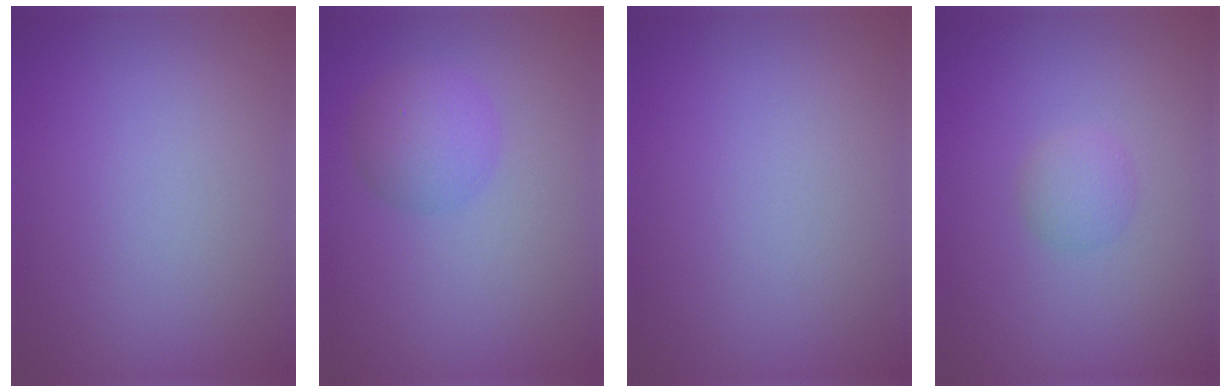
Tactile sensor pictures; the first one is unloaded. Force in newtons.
{"total": 2.9, "press": 2.9, "slide": 0.1}
{"total": 0.0}
{"total": 1.4, "press": 1.4, "slide": 0.0}